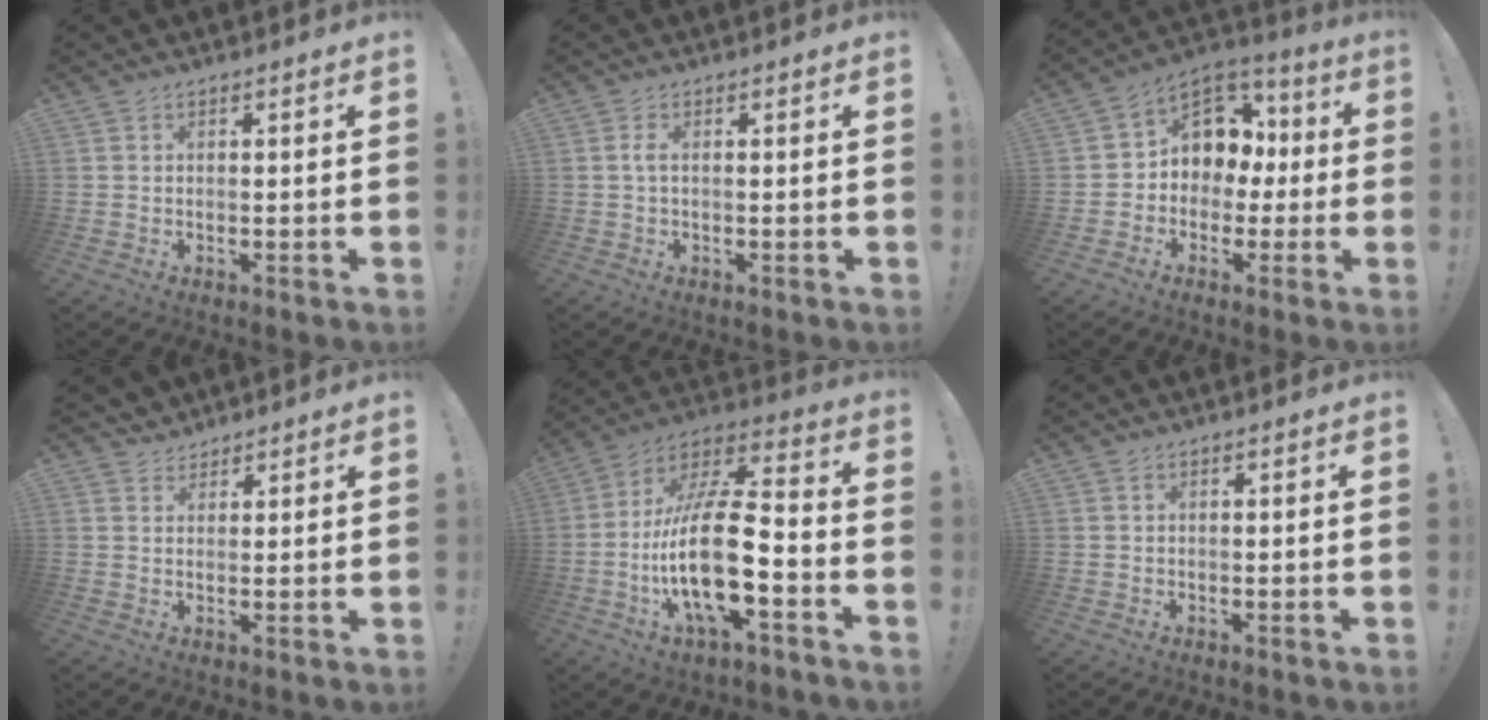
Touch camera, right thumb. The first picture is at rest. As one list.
[{"total": 1.9, "force": [-0.1, 0.4, 1.8], "torque": [-0.039, 0.006, -0.003]}, {"total": 9.6, "force": [1.2, 8.7, 3.8], "torque": [-0.046, -0.010, 0.032]}, {"total": 3.4, "force": [2.9, 1.7, 0.1], "torque": [0.004, -0.017, 0.054]}, {"total": 22.7, "force": [-4.9, 8.4, 20.5], "torque": [-0.396, 0.021, -0.083]}, {"total": 0.0}]